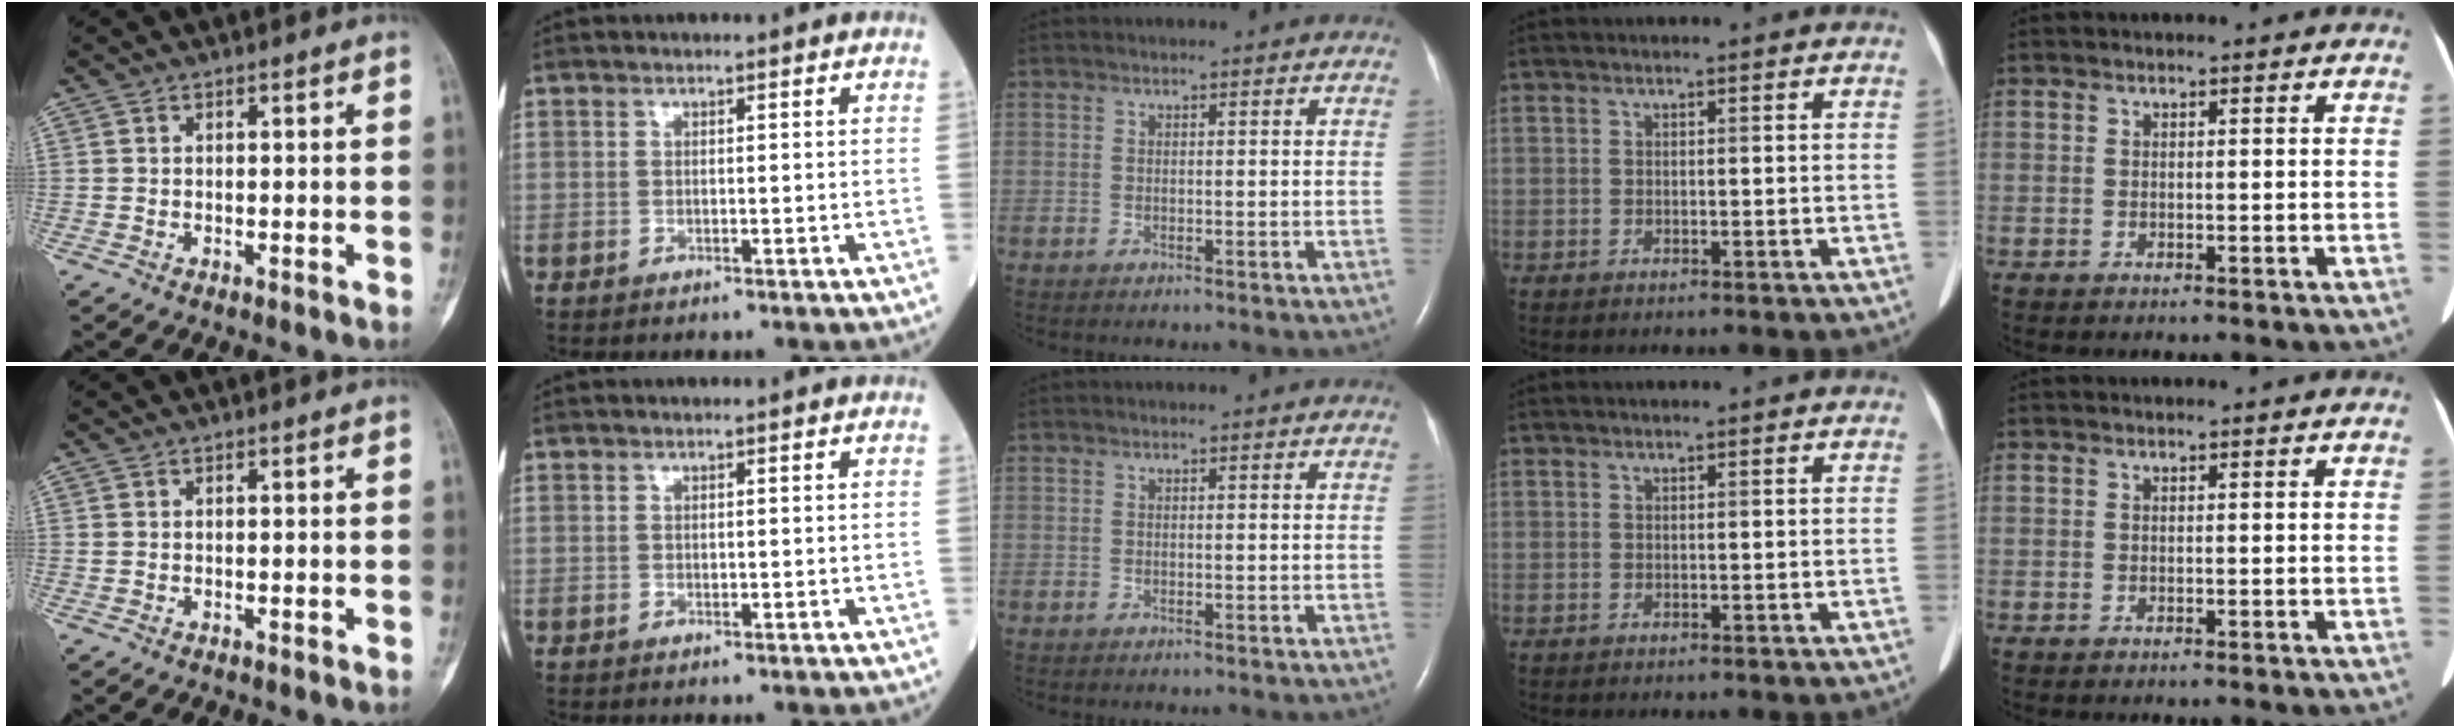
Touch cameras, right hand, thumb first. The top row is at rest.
{}